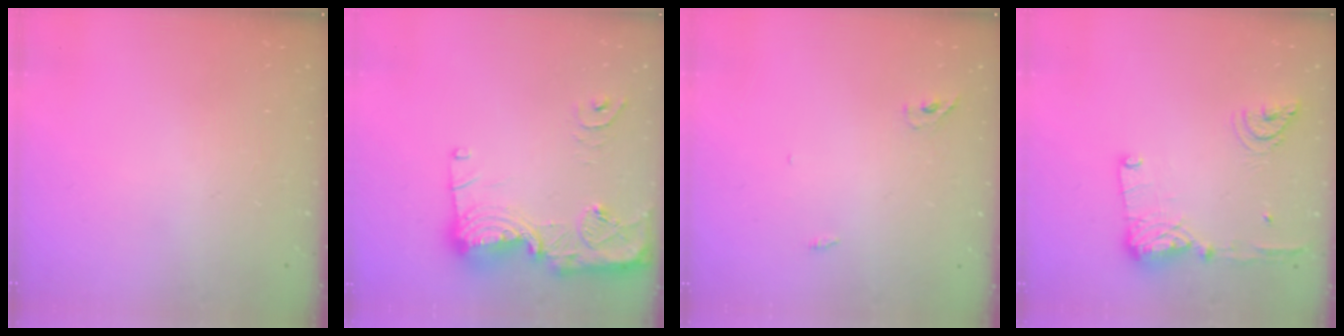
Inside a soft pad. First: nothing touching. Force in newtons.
{"total": 17.9, "press": 17.8, "slide": 1.4}
{"total": 2.1, "press": 1.9, "slide": 1.0}
{"total": 18.4, "press": 16.9, "slide": 7.3}